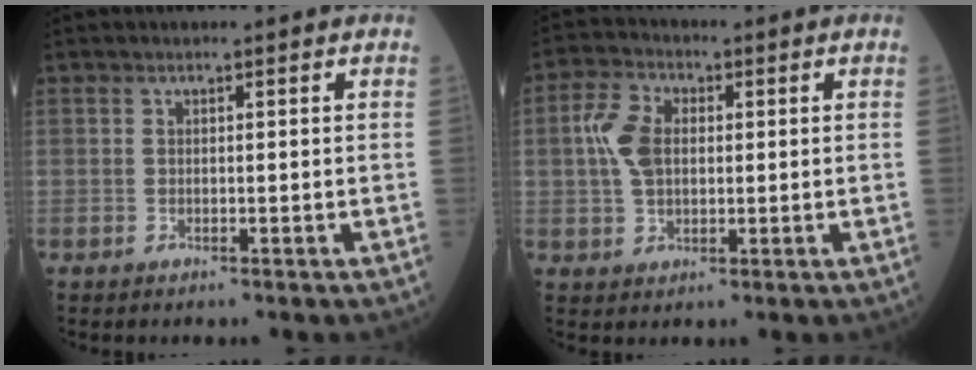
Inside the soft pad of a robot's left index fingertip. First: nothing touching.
{"total": 10.6, "force": [1.3, 7.3, 7.7], "torque": [-0.183, 0.031, 0.024]}